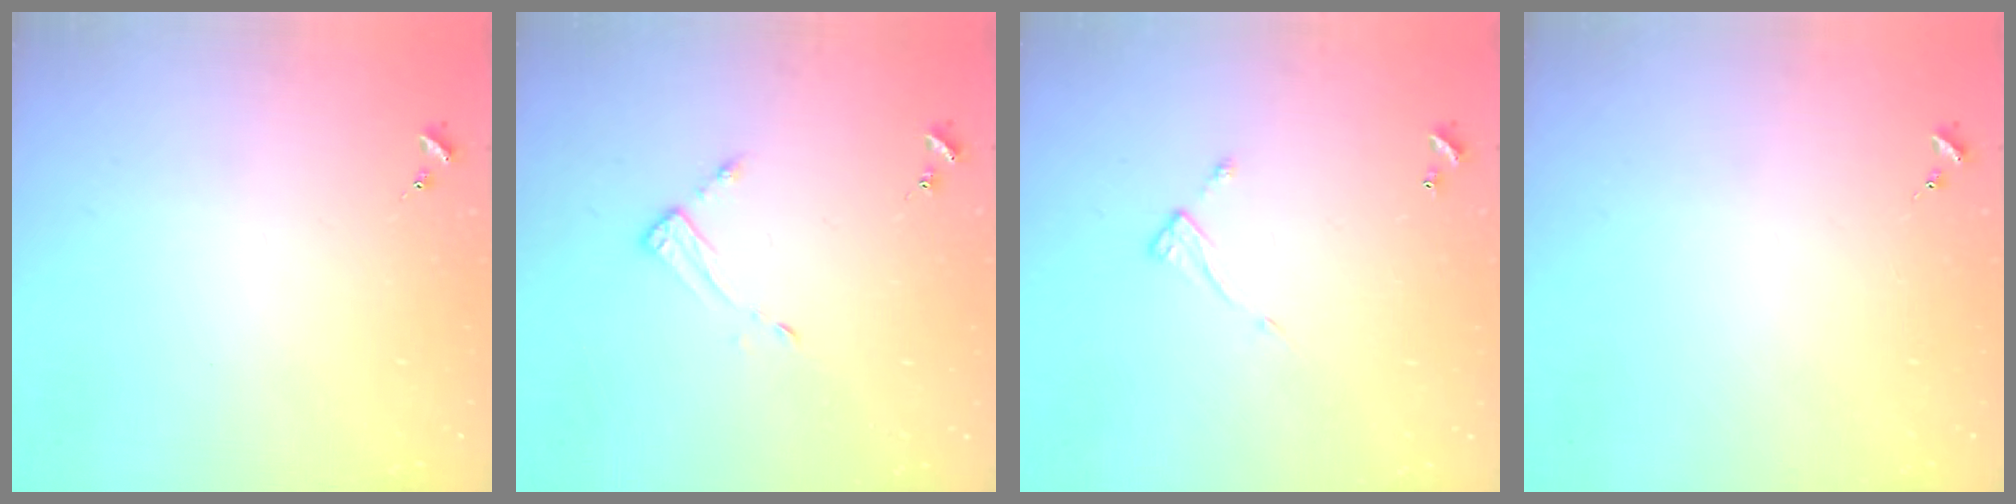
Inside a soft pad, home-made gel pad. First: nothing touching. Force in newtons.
{"total": 3.1, "press": 3.1, "slide": 0.3}
{"total": 5.5, "press": 5.5, "slide": 0.2}
{"total": 0.0}